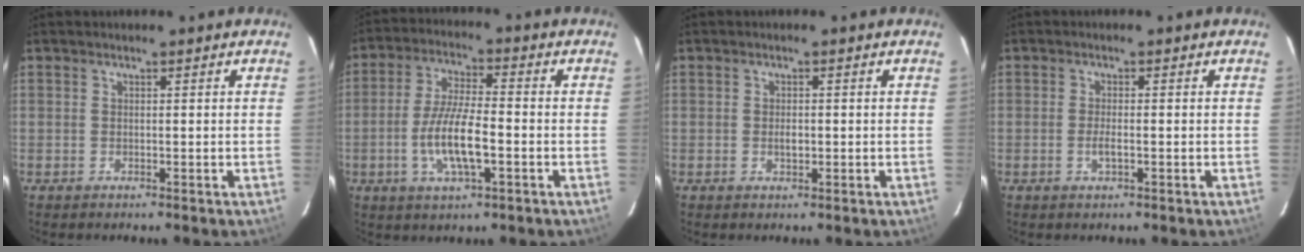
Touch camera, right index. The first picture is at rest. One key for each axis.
{"total": 10.1, "fx": -2.9, "fy": 2.6, "fz": 9.3, "tx": -0.186, "ty": -0.005, "tz": -0.055}
{"total": 1.6, "fx": -0.3, "fy": 0.9, "fz": 1.3, "tx": -0.022, "ty": -0.001, "tz": -0.004}
{"total": 2.1, "fx": -0.7, "fy": 0.5, "fz": 1.9, "tx": -0.039, "ty": -0.003, "tz": -0.013}